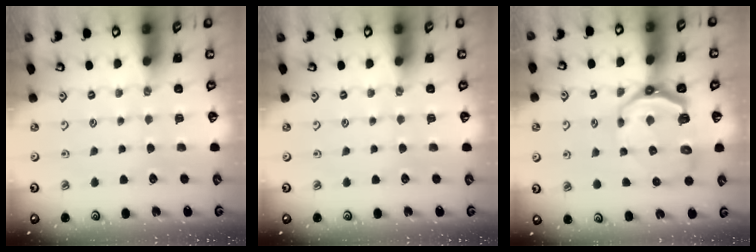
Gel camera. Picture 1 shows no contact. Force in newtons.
{"total": 0.0}
{"total": 9.6, "press": 8.5, "slide": 4.4}